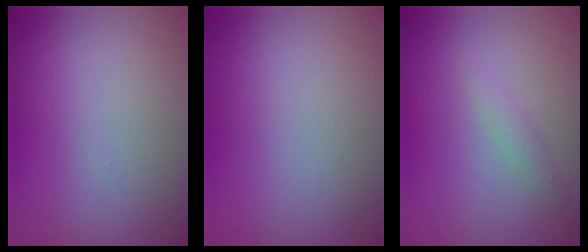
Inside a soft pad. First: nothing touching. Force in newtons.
{"total": 0.0}
{"total": 1.1, "press": 1.1, "slide": 0.0}